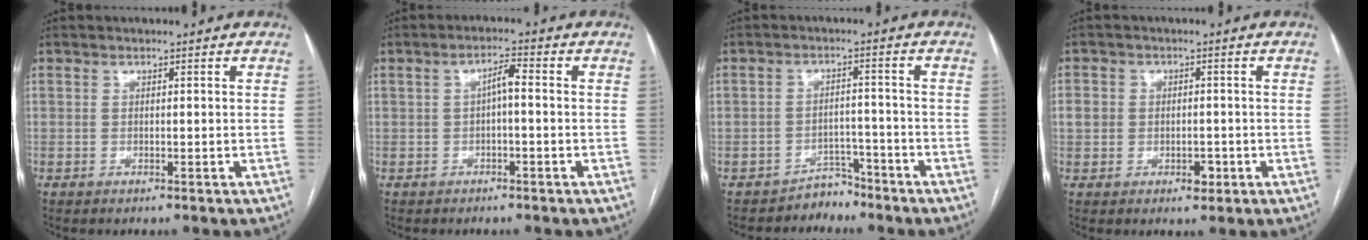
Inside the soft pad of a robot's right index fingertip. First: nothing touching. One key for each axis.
{"total": 2.7, "fx": 0.0, "fy": 0.7, "fz": 2.6, "tx": -0.046, "ty": 0.017, "tz": 0.000}
{"total": 3.4, "fx": -3.0, "fy": 1.6, "fz": -0.7, "tx": 0.021, "ty": 0.012, "tz": -0.046}
{"total": 4.8, "fx": -1.0, "fy": 3.9, "fz": 2.6, "tx": -0.033, "ty": 0.012, "tz": -0.008}